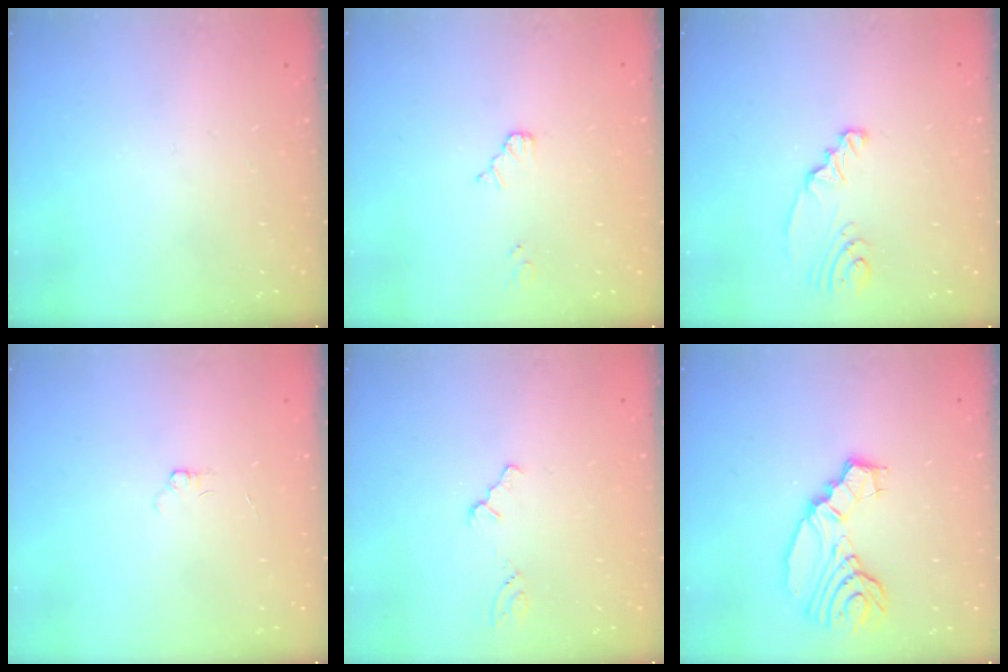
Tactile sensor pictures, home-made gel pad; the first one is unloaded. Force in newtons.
{"total": 2.9, "press": 2.8, "slide": 0.4}
{"total": 2.7, "press": 2.7, "slide": 0.3}
{"total": 2.2, "press": 2.1, "slide": 0.3}
{"total": 0.0}
{"total": 10.8, "press": 10.7, "slide": 1.0}